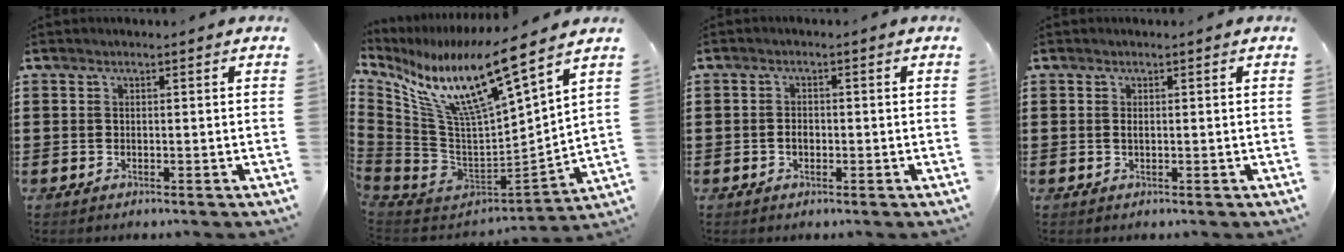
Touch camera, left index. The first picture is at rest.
{"total": 13.6, "force": [8.8, 2.0, 10.2], "torque": [-0.205, -0.067, 0.140]}
{"total": 1.6, "force": [-0.3, 1.0, 1.2], "torque": [-0.024, 0.004, -0.006]}
{"total": 0.7, "force": [0.1, 0.3, 0.7], "torque": [-0.014, -0.001, 0.003]}